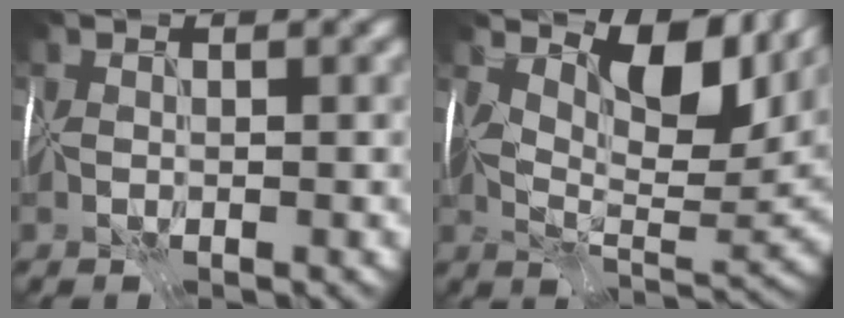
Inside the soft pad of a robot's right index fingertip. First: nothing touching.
{"total": 10.3, "force": [4.5, 5.1, 7.7], "torque": [-0.123, -0.006, 0.079]}